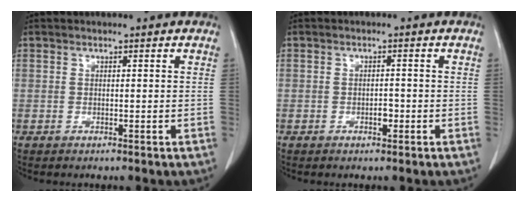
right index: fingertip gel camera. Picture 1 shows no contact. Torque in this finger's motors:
{"motor_torque": [0.16, 0.10, 0.09, 0.02]}